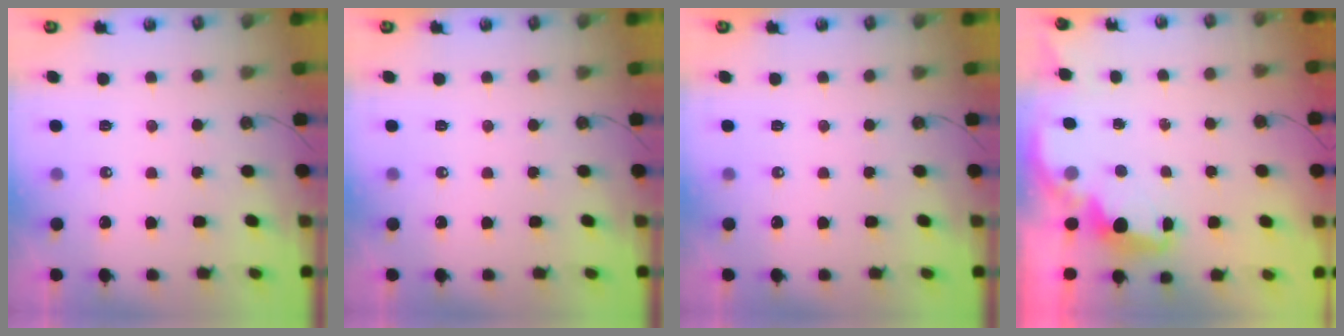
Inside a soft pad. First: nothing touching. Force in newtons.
{"total": 0.0}
{"total": 0.0}
{"total": 2.3, "press": 2.1, "slide": 0.7}